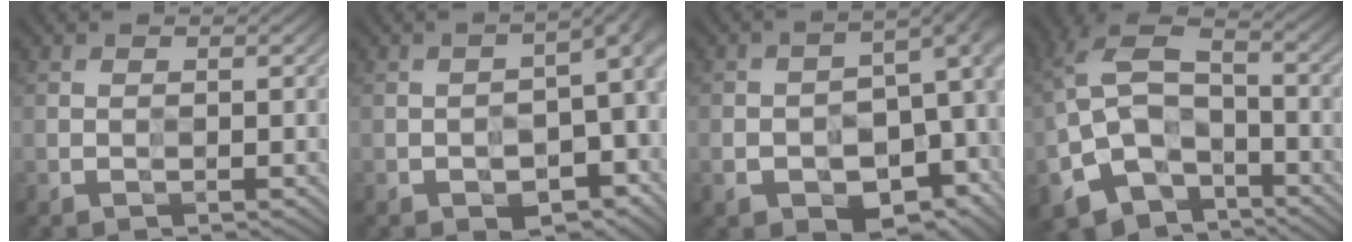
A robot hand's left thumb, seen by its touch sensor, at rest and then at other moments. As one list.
[{"total": 11.3, "force": [-4.4, 6.2, 8.3], "torque": [-0.097, -0.028, -0.057]}, {"total": 15.4, "force": [-6.2, 9.6, 10.3], "torque": [-0.150, -0.026, -0.068]}, {"total": 13.4, "force": [-6.0, 8.2, 8.7], "torque": [-0.198, -0.026, -0.112]}]